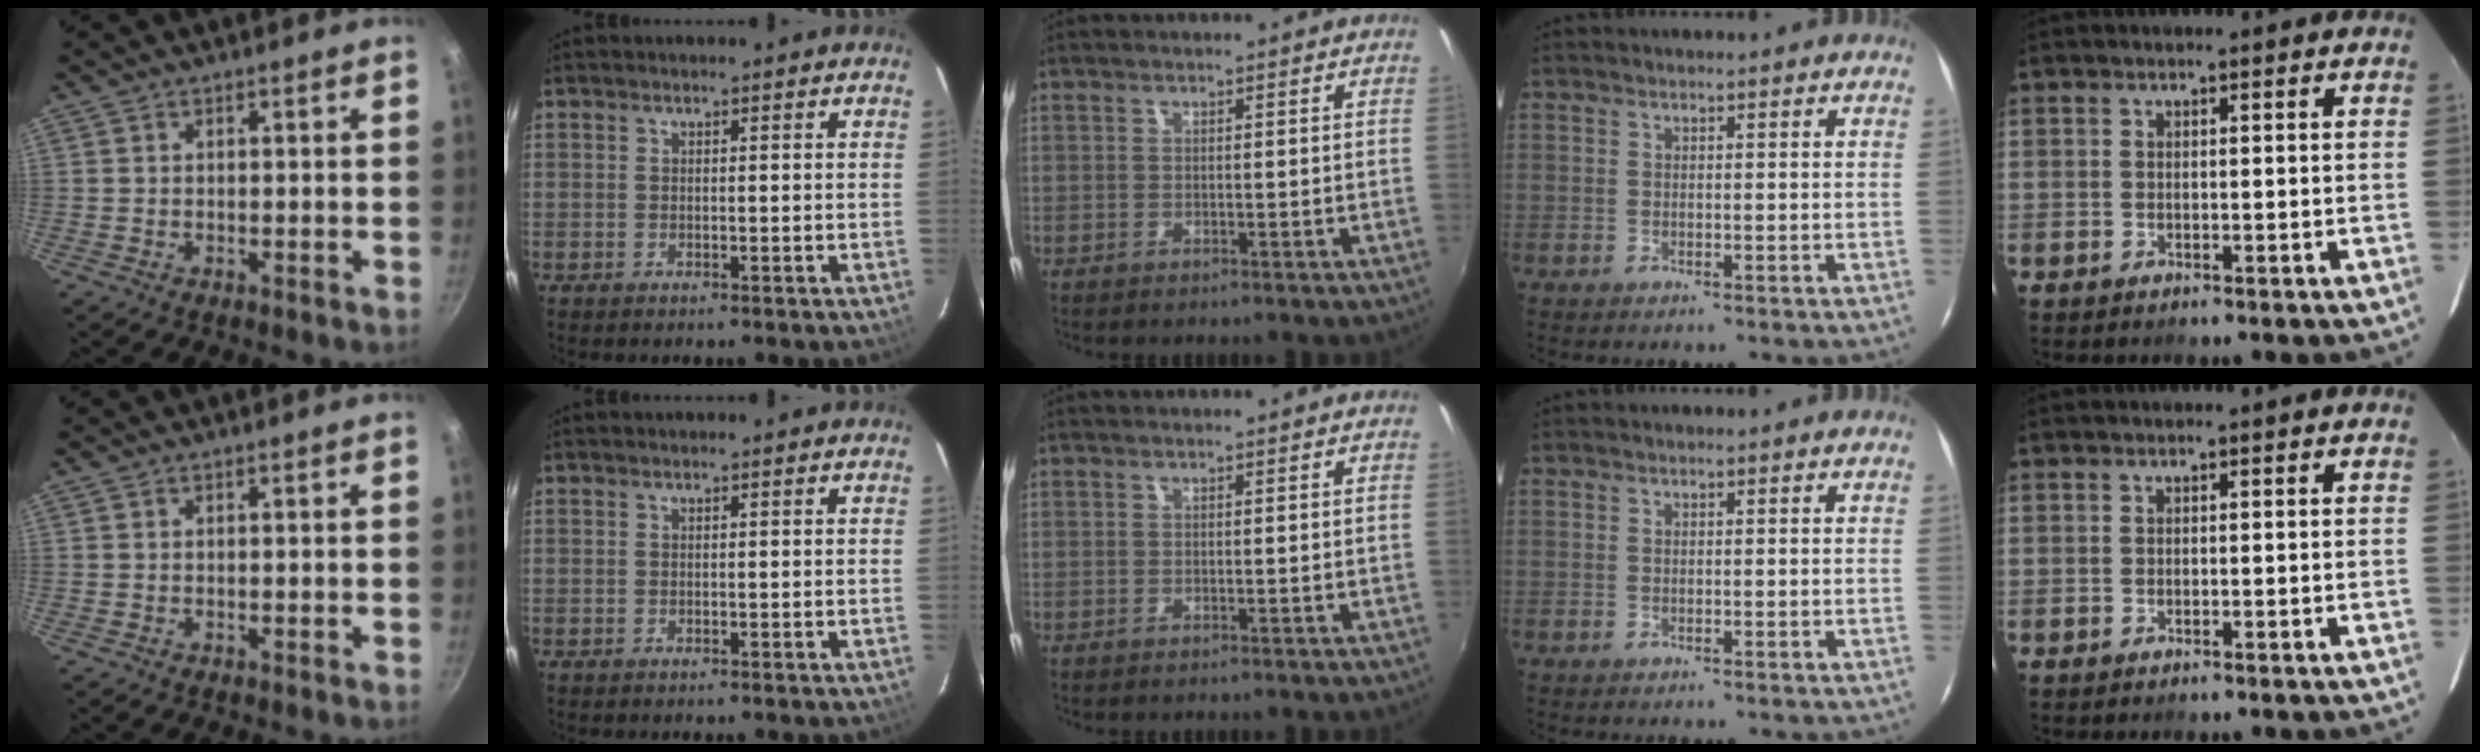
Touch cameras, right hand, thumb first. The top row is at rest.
{}